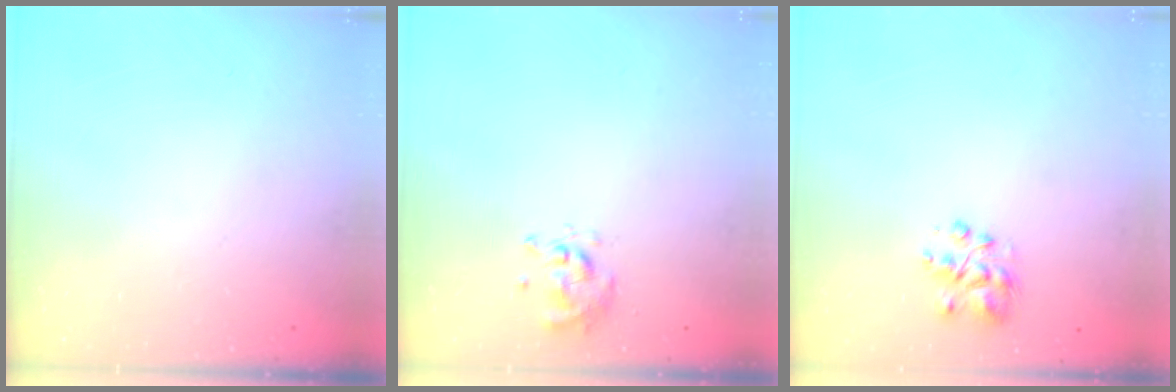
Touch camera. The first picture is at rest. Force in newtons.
{"total": 0.6, "press": 0.5, "slide": 0.2}
{"total": 4.6, "press": 4.5, "slide": 0.5}